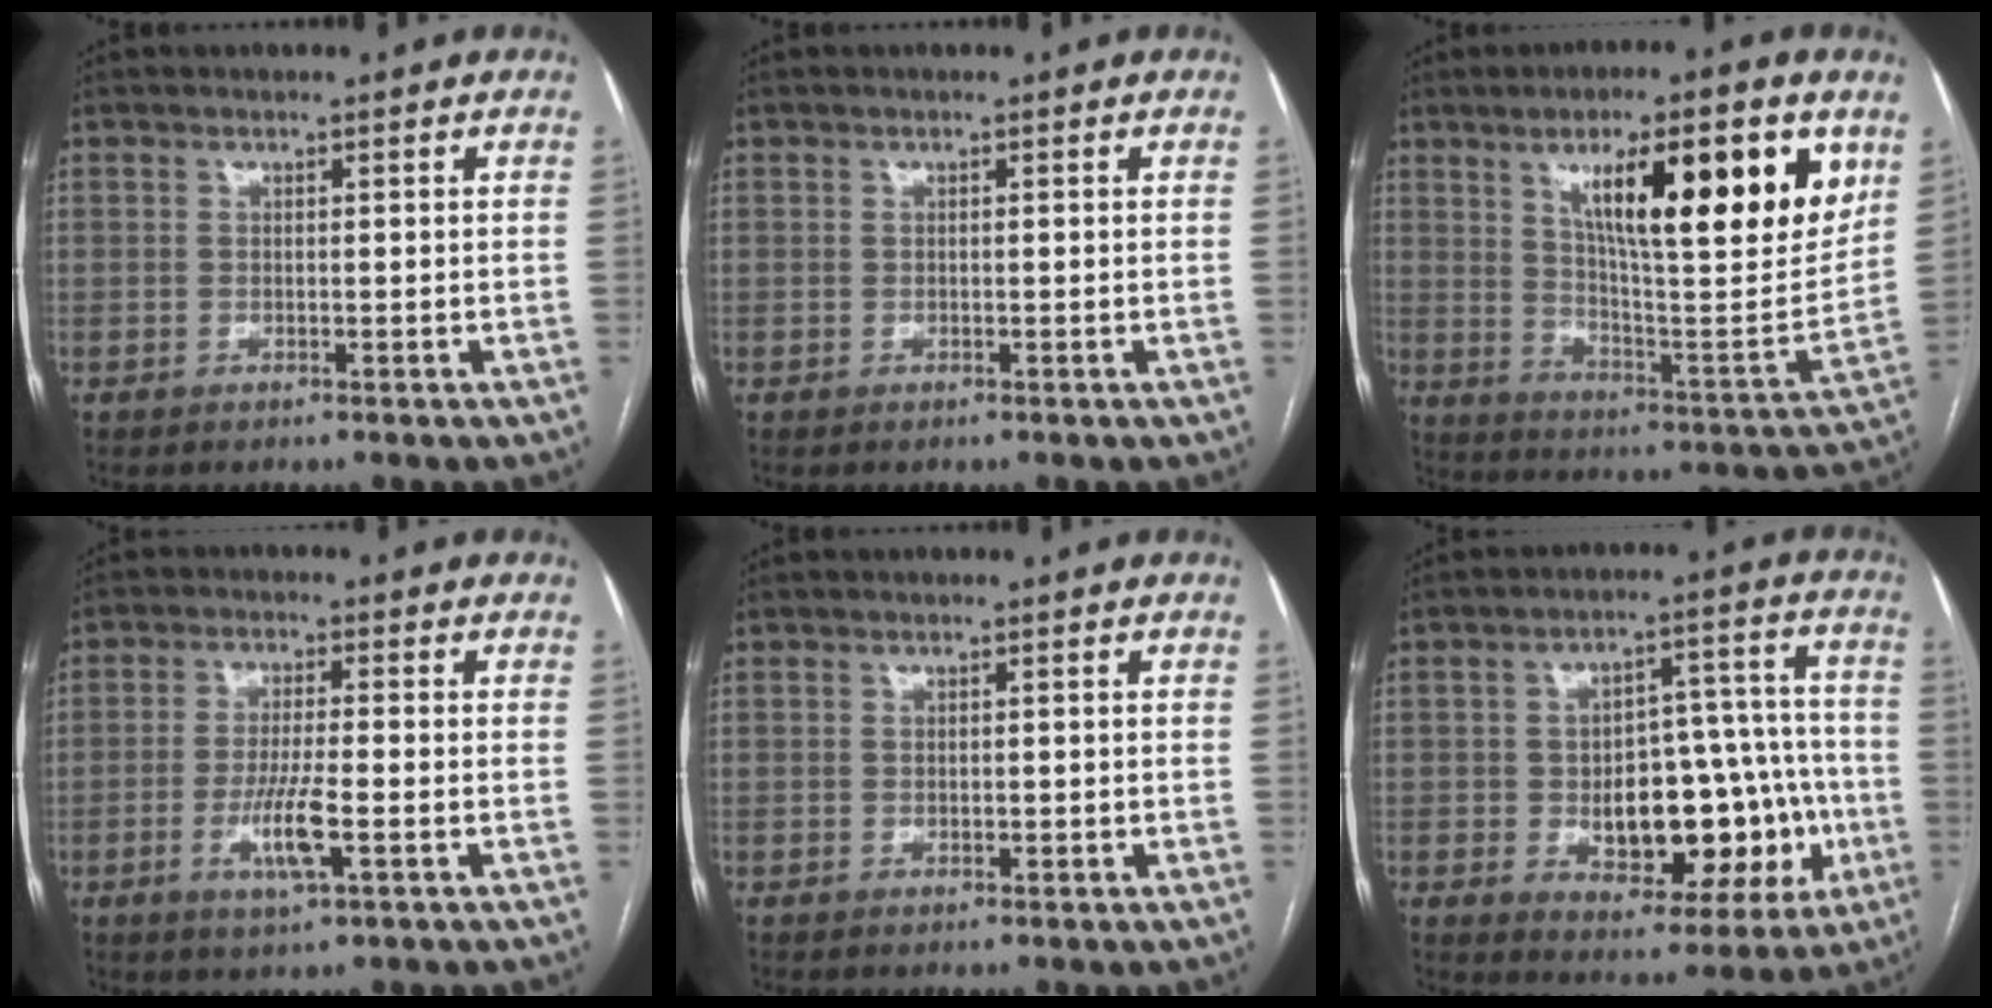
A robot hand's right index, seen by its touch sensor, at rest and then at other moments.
{"total": 0.0}
{"total": 21.5, "force": [10.1, 3.6, 18.7], "torque": [-0.273, -0.001, 0.161]}
{"total": 6.5, "force": [-2.2, 0.5, 6.1], "torque": [-0.120, -0.011, -0.039]}
{"total": 0.7, "force": [-0.1, 0.5, 0.5], "torque": [-0.007, 0.000, 0.001]}
{"total": 17.5, "force": [-3.3, 9.1, 14.6], "torque": [-0.190, 0.037, -0.023]}